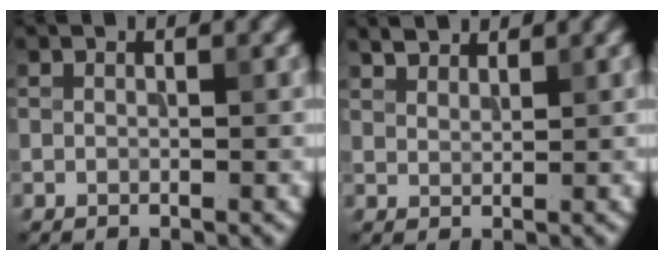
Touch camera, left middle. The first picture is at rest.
{"total": 2.0, "force": [1.9, 0.5, 0.5], "torque": [-0.011, 0.005, 0.036]}